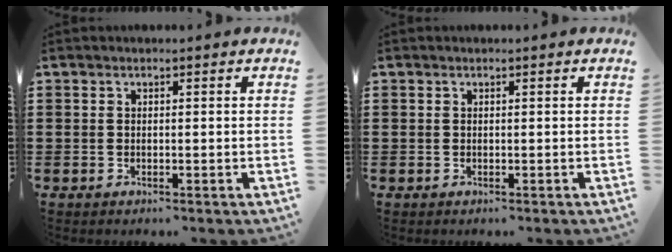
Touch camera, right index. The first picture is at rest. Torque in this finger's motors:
{"motor_torque": [-0.12, 0.31, 0.00, -0.01]}